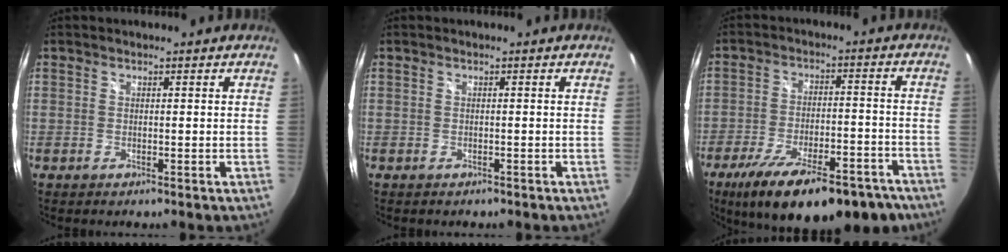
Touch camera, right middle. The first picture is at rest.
{"total": 0.7, "force": [-0.5, 0.4, 0.1], "torque": [-0.006, 0.000, -0.006]}
{"total": 21.2, "force": [-14.8, 7.3, 13.3], "torque": [-0.228, -0.038, -0.209]}